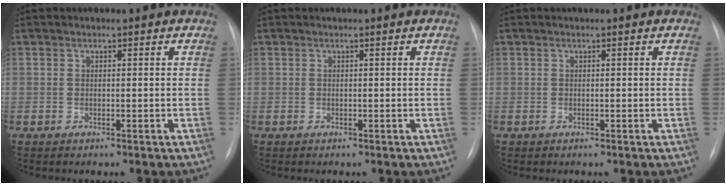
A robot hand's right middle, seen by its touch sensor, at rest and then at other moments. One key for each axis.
{"total": 0.0}
{"total": 0.0}